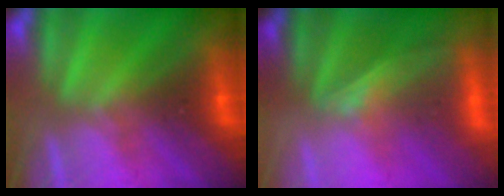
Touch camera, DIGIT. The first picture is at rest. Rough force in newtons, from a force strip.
{"total": 2.1}